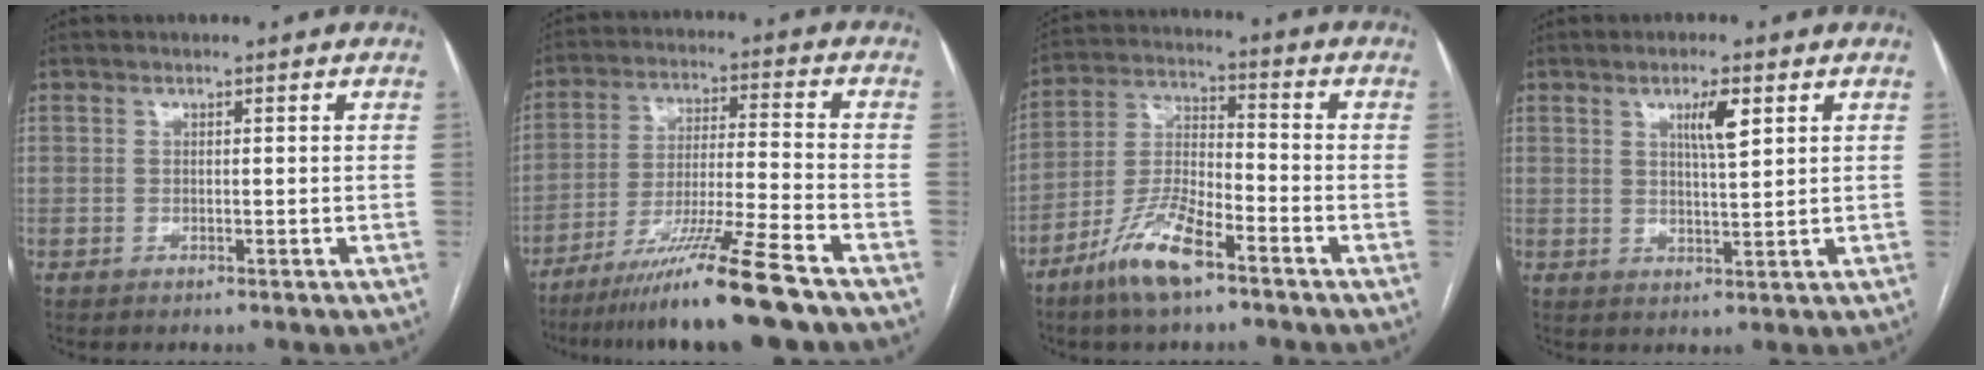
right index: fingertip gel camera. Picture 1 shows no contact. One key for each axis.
{"total": 14.0, "fx": -10.3, "fy": -2.0, "fz": 9.3, "tx": -0.163, "ty": -0.029, "tz": -0.177}
{"total": 10.5, "fx": -6.7, "fy": 2.2, "fz": 7.7, "tx": -0.163, "ty": -0.008, "tz": -0.131}
{"total": 4.4, "fx": 2.0, "fy": 0.5, "fz": 3.9, "tx": -0.067, "ty": -0.002, "tz": 0.036}